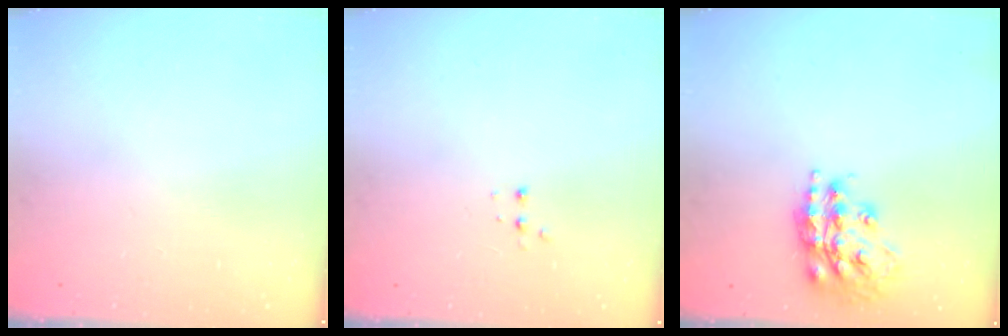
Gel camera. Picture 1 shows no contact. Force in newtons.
{"total": 3.0, "press": 2.9, "slide": 0.7}
{"total": 17.3, "press": 17.2, "slide": 1.7}